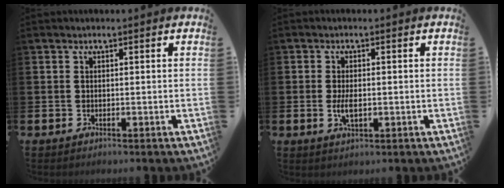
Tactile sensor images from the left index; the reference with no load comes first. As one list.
[{"total": 3.0, "force": [-0.2, 1.4, 2.7], "torque": [-0.043, -0.001, -0.006]}]